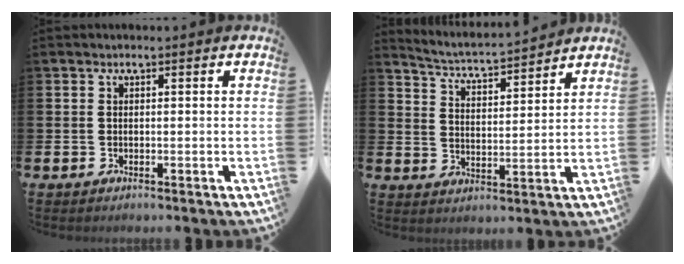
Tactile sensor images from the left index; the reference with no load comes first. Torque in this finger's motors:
{"motor_torque": [0.38, -0.82, -0.15, -0.01]}